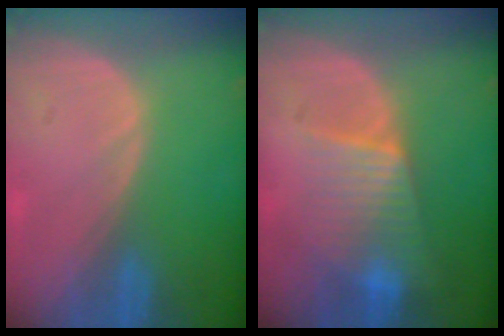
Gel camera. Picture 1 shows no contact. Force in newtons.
{"total": 6.4, "press": 6.3, "slide": 0.8}